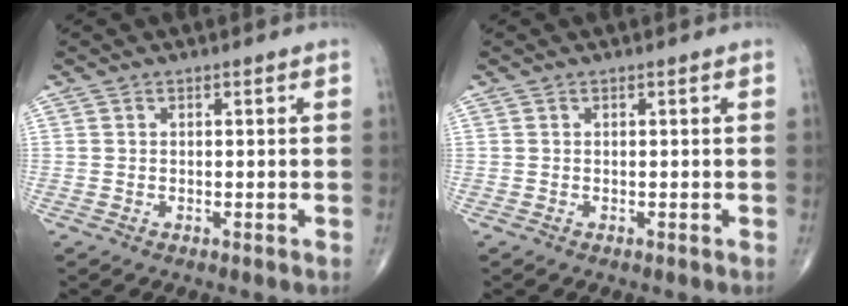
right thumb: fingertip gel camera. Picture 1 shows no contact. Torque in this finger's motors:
{"motor_torque": [-0.03, -0.02, 0.05, 0.17, -0.02]}